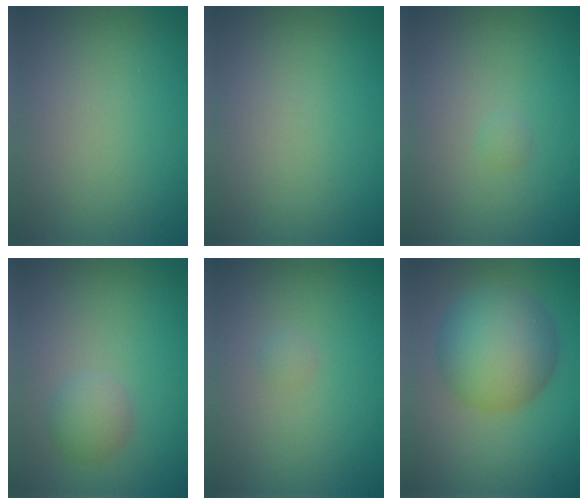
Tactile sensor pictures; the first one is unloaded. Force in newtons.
{"total": 0.0}
{"total": 0.5, "press": 0.5, "slide": 0.0}
{"total": 2.2, "press": 2.2, "slide": 0.1}
{"total": 0.6, "press": 0.6, "slide": 0.0}
{"total": 8.2, "press": 8.2, "slide": 0.5}